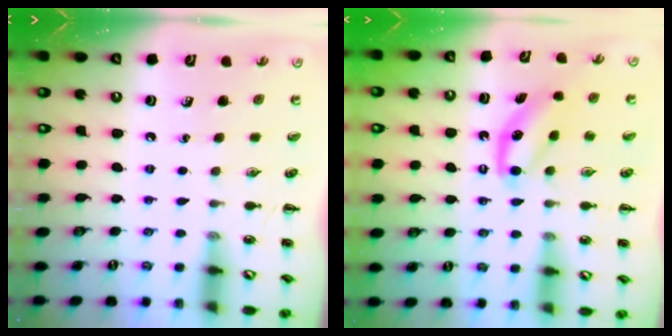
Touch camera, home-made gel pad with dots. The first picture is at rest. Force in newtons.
{"total": 4.8, "press": 4.6, "slide": 1.4}